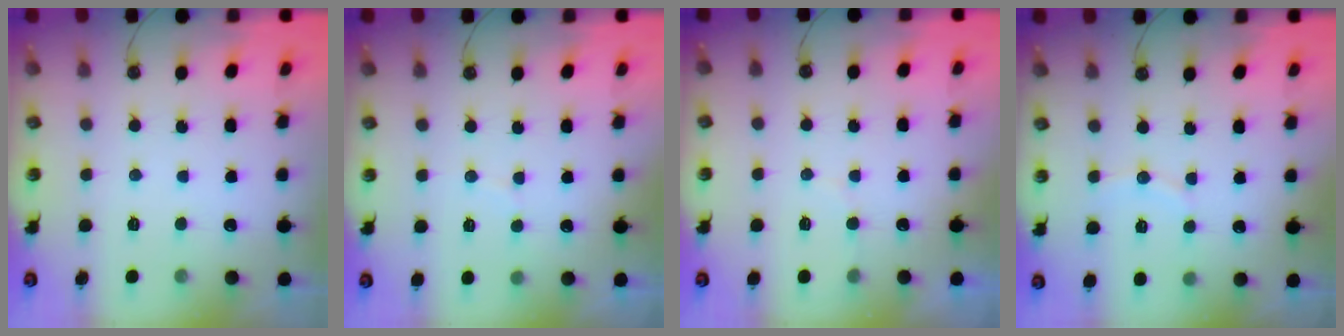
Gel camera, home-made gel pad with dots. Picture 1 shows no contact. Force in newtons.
{"total": 2.9, "press": 2.7, "slide": 1.1}
{"total": 2.5, "press": 2.5, "slide": 0.1}
{"total": 5.0, "press": 4.8, "slide": 1.4}